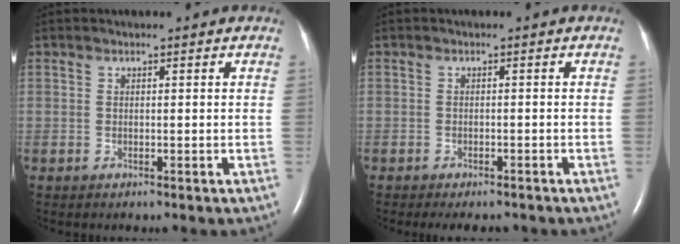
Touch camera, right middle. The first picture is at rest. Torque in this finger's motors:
{"motor_torque": [0.24, -0.19, 0.10, 0.01]}